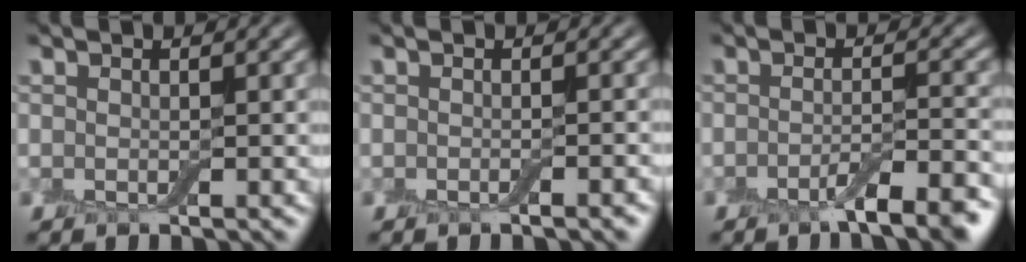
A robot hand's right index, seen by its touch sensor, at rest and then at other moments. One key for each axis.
{"total": 0.7, "fx": -0.4, "fy": 0.1, "fz": 0.6, "tx": -0.005, "ty": 0.001, "tz": -0.007}
{"total": 4.3, "fx": -2.6, "fy": 1.0, "fz": 3.3, "tx": -0.046, "ty": 0.002, "tz": -0.045}